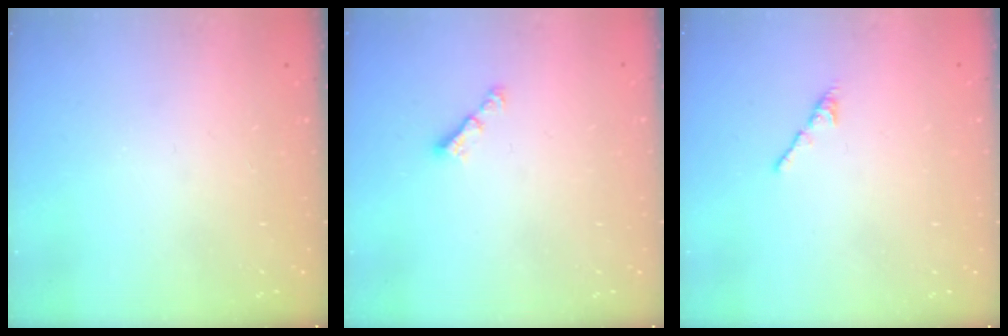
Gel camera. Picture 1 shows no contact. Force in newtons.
{"total": 3.1, "press": 3.1, "slide": 0.1}
{"total": 2.7, "press": 2.7, "slide": 0.7}